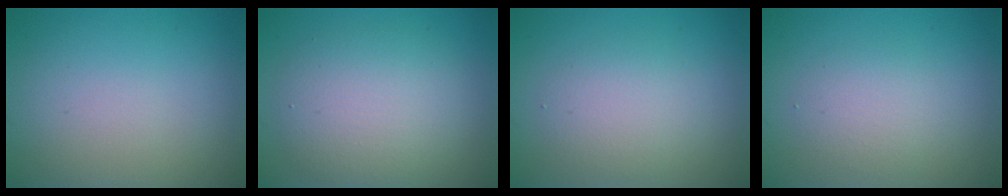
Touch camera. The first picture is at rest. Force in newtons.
{"total": 5.4, "press": 5.4, "slide": 0.1}
{"total": 2.9, "press": 2.9, "slide": 0.2}
{"total": 2.4, "press": 2.4, "slide": 0.1}